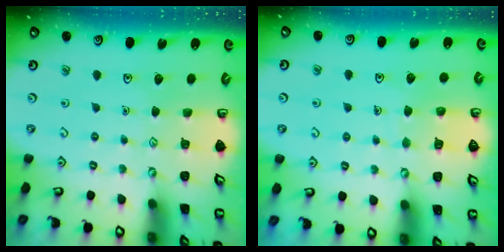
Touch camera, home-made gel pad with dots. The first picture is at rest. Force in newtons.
{"total": 4.3, "press": 4.2, "slide": 0.4}